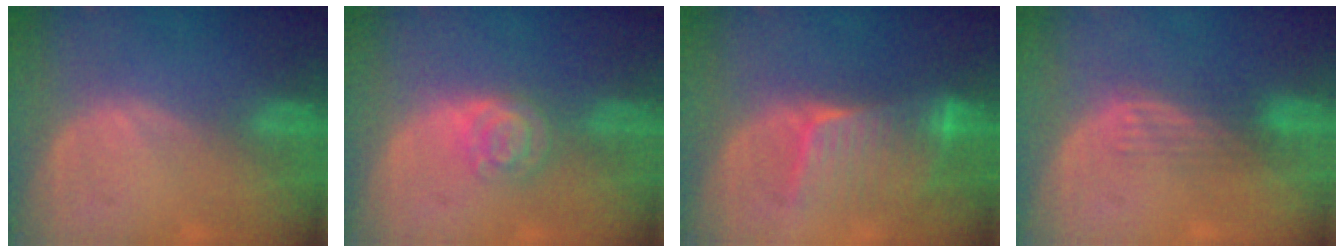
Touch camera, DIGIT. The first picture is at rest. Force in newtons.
{"total": 4.3, "press": 3.9, "slide": 1.9}
{"total": 6.8, "press": 6.8, "slide": 0.5}
{"total": 2.9, "press": 2.7, "slide": 1.1}